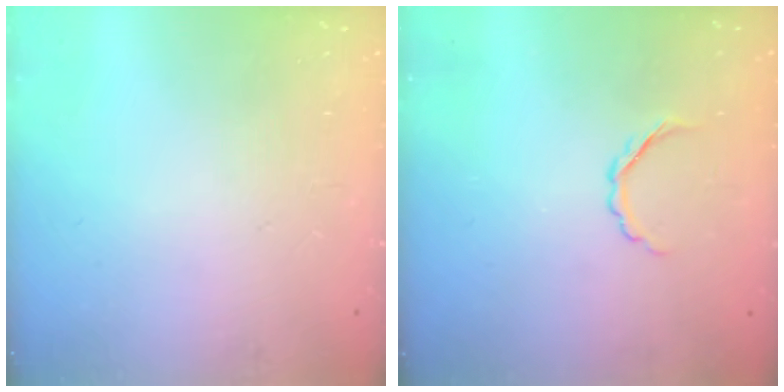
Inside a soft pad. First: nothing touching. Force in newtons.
{"total": 2.9, "press": 2.8, "slide": 0.8}